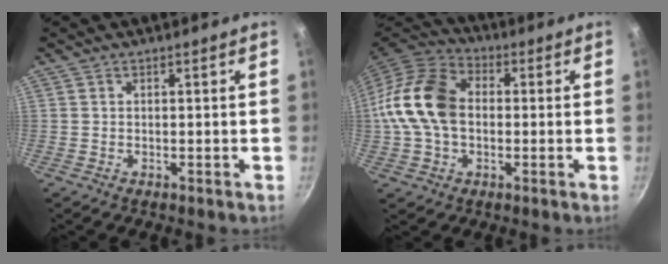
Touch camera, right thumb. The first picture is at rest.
{"total": 16.1, "force": [0.1, 11.4, 11.4], "torque": [-0.199, 0.032, -0.014]}